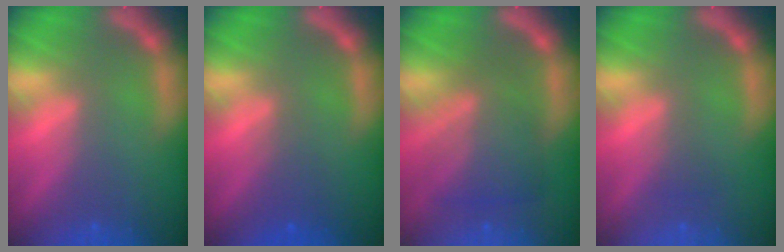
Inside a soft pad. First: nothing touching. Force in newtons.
{"total": 1.9}
{"total": 6.5}
{"total": 1.0}